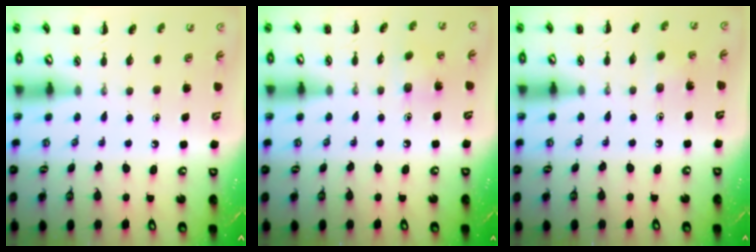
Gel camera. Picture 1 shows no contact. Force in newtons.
{"total": 6.2, "press": 6.0, "slide": 1.7}
{"total": 2.1, "press": 2.0, "slide": 0.6}